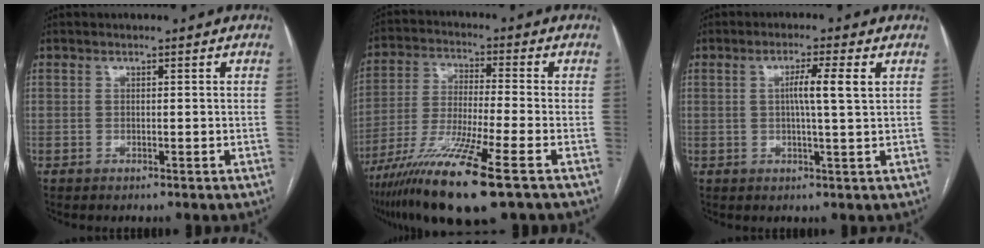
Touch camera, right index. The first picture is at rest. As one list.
[{"total": 15.1, "force": [-8.8, 0.0, 12.2], "torque": [-0.254, -0.044, -0.163]}, {"total": 4.8, "force": [1.1, -0.4, 4.7], "torque": [-0.080, 0.003, 0.016]}]